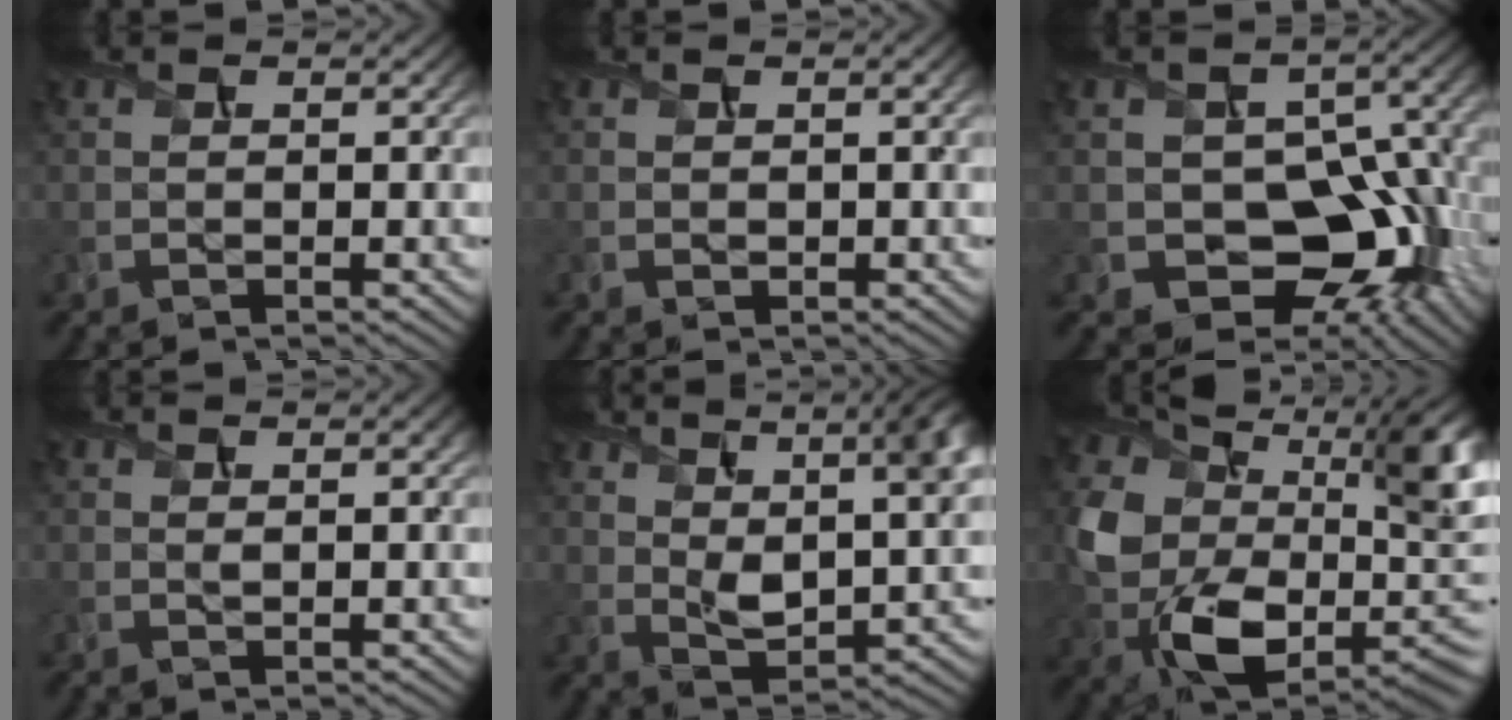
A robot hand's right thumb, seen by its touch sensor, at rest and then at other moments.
{"total": 1.0, "force": [0.2, 0.6, 0.7], "torque": [-0.013, 0.000, 0.008]}
{"total": 13.0, "force": [-3.2, 9.4, 8.4], "torque": [-0.114, -0.009, -0.059]}
{"total": 1.0, "force": [0.6, 0.2, 0.8], "torque": [-0.015, 0.000, 0.011]}
{"total": 11.2, "force": [4.4, 4.9, 9.0], "torque": [-0.163, 0.008, 0.070]}
{"total": 16.6, "force": [2.4, 10.7, 12.4], "torque": [-0.250, -0.039, 0.057]}